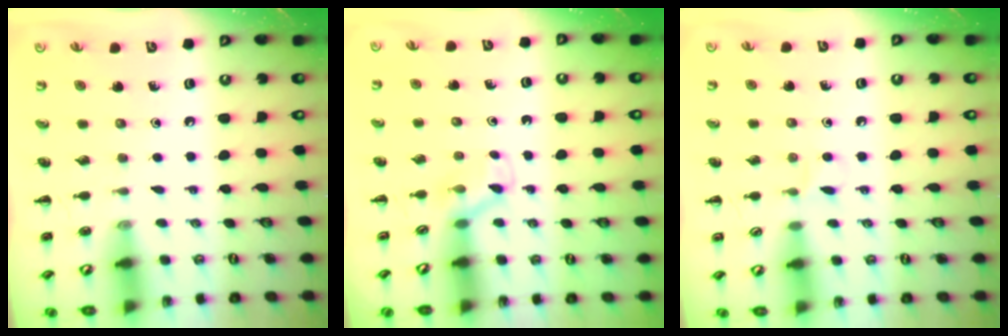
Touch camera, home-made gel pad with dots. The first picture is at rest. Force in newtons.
{"total": 3.9, "press": 3.7, "slide": 1.2}
{"total": 3.9, "press": 3.6, "slide": 1.4}